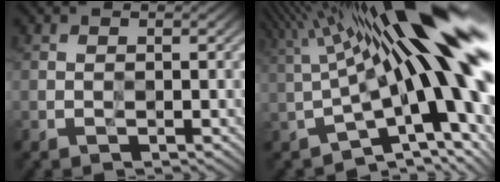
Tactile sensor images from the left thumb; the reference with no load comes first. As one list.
[{"total": 22.0, "force": [3.4, 6.3, 20.8], "torque": [-0.315, 0.013, 0.059]}]